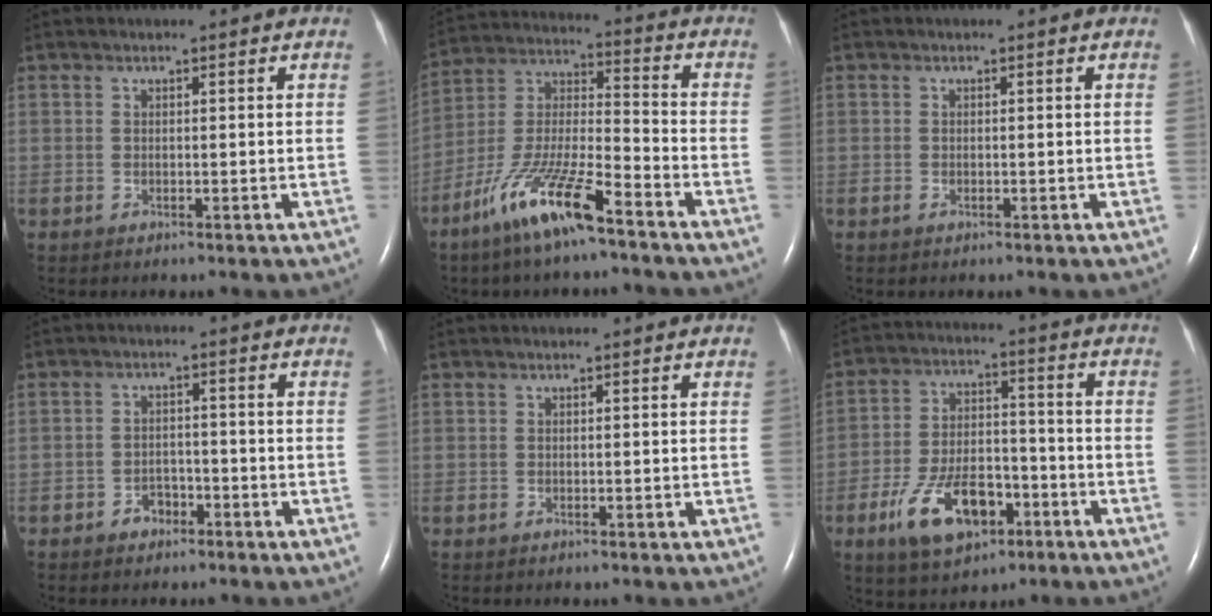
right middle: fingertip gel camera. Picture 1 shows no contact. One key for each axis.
{"total": 13.9, "fx": -9.1, "fy": 1.9, "fz": 10.3, "tx": -0.212, "ty": -0.016, "tz": -0.173}
{"total": 0.5, "fx": -0.3, "fy": 0.3, "fz": 0.4, "tx": -0.010, "ty": 0.000, "tz": -0.004}
{"total": 2.7, "fx": -1.7, "fy": 1.7, "fz": 1.0, "tx": -0.009, "ty": 0.007, "tz": -0.026}
{"total": 0.0}
{"total": 12.0, "fx": -5.9, "fy": 6.0, "fz": 8.5, "tx": -0.162, "ty": 0.007, "tz": -0.096}